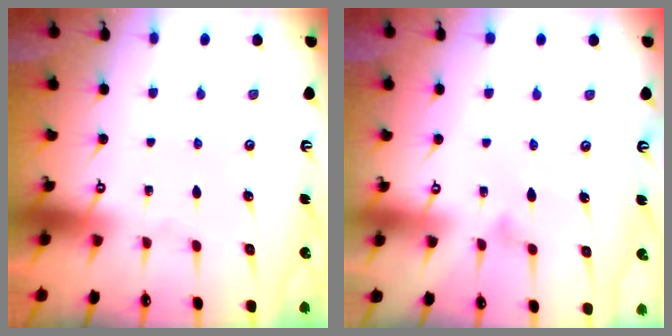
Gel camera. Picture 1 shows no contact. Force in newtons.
{"total": 7.7, "press": 7.7, "slide": 0.2}